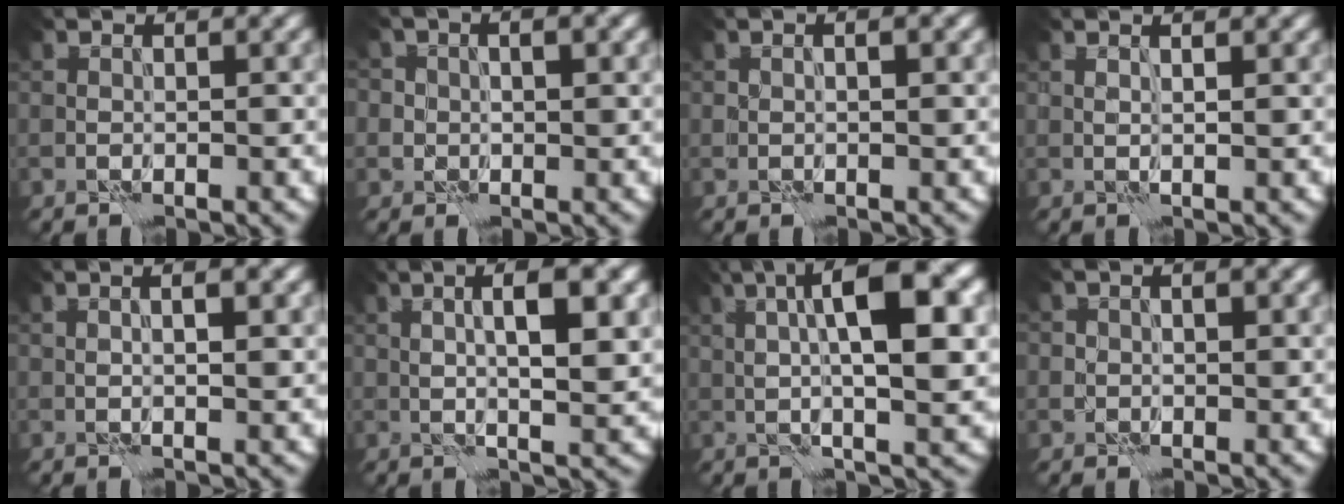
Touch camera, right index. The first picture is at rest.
{"total": 3.0, "force": [0.8, 2.5, 1.5], "torque": [0.000, 0.006, -0.015]}
{"total": 1.4, "force": [0.6, 0.4, 1.2], "torque": [-0.018, -0.001, 0.006]}
{"total": 1.0, "force": [0.9, -0.2, 0.5], "torque": [-0.013, 0.000, 0.010]}
{"total": 2.7, "force": [1.1, 0.7, 2.4], "torque": [-0.018, 0.002, 0.006]}
{"total": 5.9, "force": [1.4, 1.1, 5.6], "torque": [-0.087, 0.007, 0.022]}
{"total": 9.5, "force": [2.3, 2.2, 9.0], "torque": [-0.129, 0.011, 0.034]}
{"total": 1.6, "force": [0.4, 1.3, 0.9], "torque": [-0.002, 0.003, 0.003]}